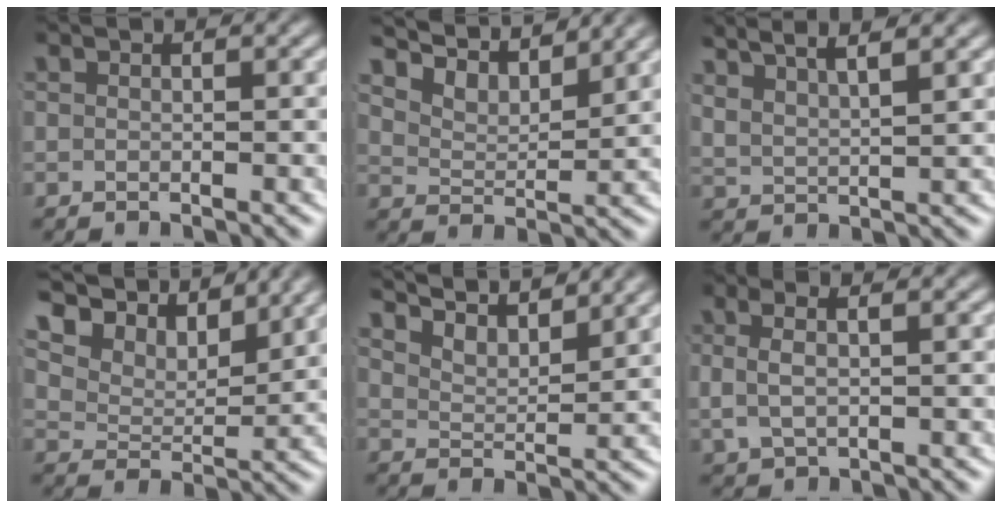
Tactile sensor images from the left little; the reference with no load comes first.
{"total": 8.0, "force": [6.5, 3.0, 3.5], "torque": [-0.057, 0.019, 0.096]}
{"total": 5.6, "force": [4.1, 2.3, 3.0], "torque": [-0.069, 0.000, 0.073]}
{"total": 10.7, "force": [7.1, 5.8, 5.6], "torque": [-0.105, 0.027, 0.102]}
{"total": 7.2, "force": [5.9, 2.6, 3.1], "torque": [-0.048, 0.010, 0.088]}
{"total": 3.0, "force": [0.4, 1.8, 2.5], "torque": [-0.059, 0.000, 0.014]}